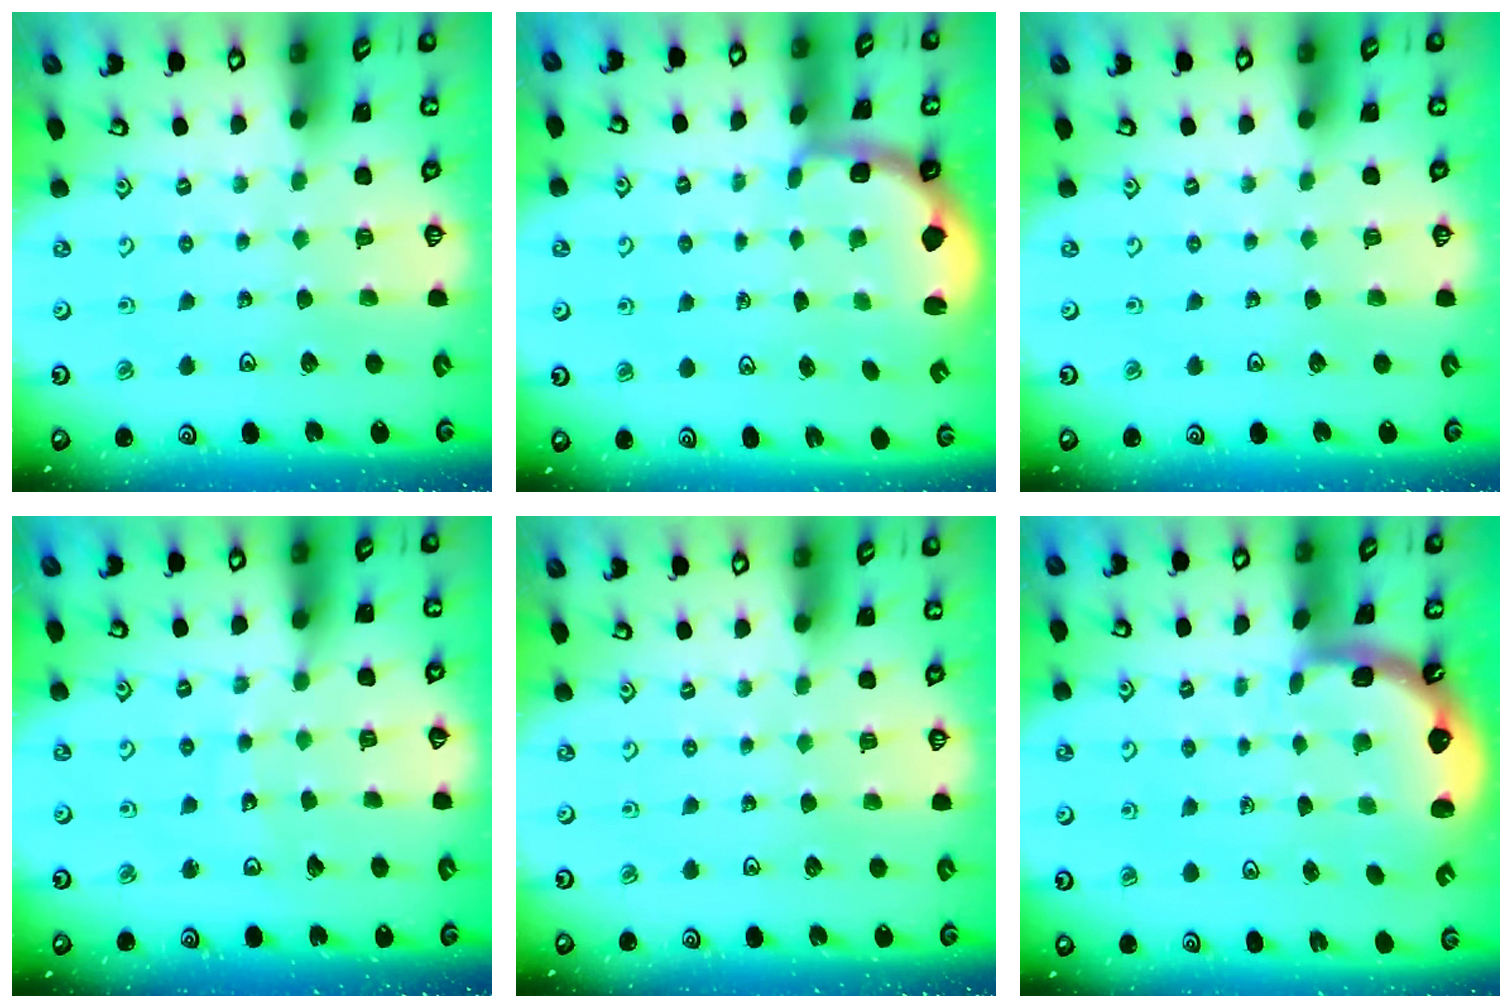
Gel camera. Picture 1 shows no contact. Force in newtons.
{"total": 2.2, "press": 1.5, "slide": 1.6}
{"total": 0.0}
{"total": 7.1, "press": 7.0, "slide": 0.8}
{"total": 0.0}
{"total": 2.7, "press": 1.4, "slide": 2.3}